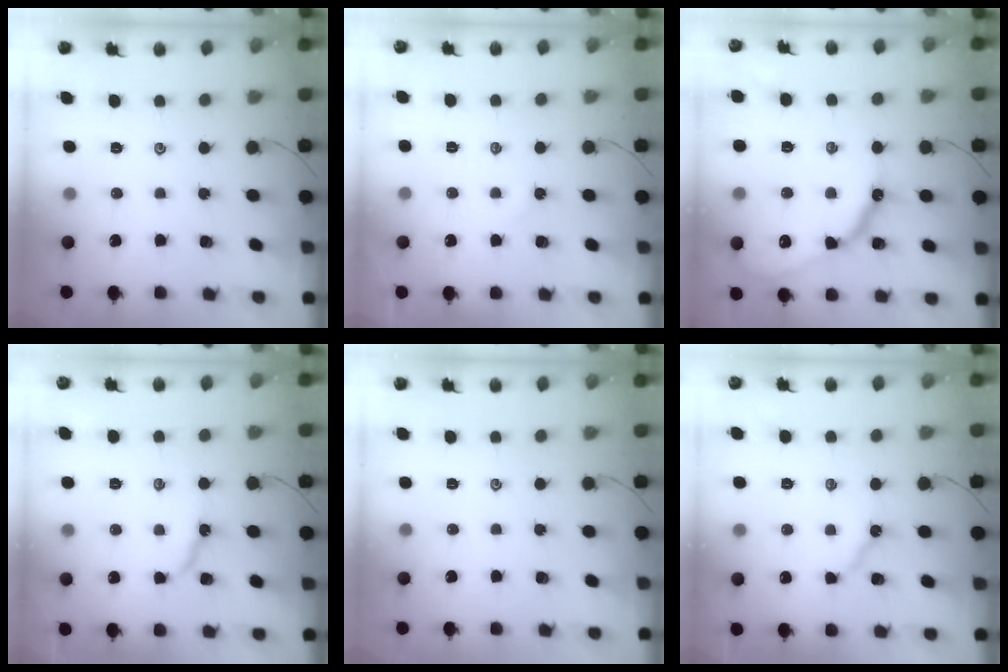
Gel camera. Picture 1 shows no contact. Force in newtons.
{"total": 3.2, "press": 3.2, "slide": 0.3}
{"total": 13.1, "press": 13.1, "slide": 0.7}
{"total": 5.9, "press": 5.9, "slide": 0.2}
{"total": 0.0}
{"total": 4.8, "press": 4.8, "slide": 0.7}